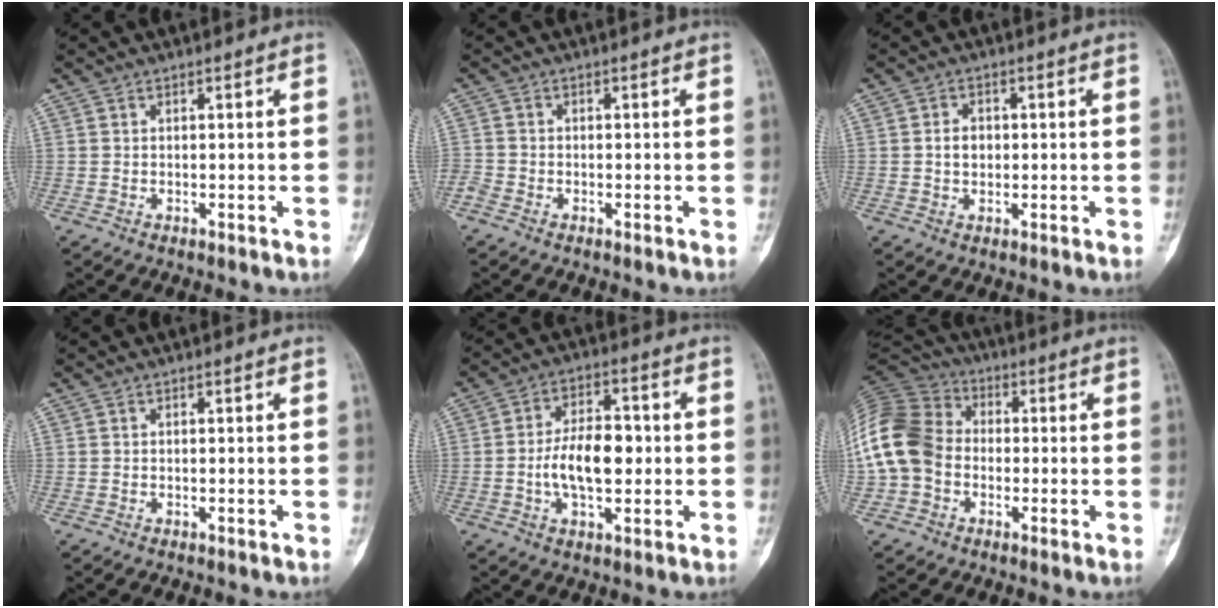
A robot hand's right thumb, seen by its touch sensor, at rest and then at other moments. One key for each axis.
{"total": 2.1, "fx": -1.3, "fy": 1.5, "fz": 0.8, "tx": -0.017, "ty": 0.004, "tz": -0.031}
{"total": 3.1, "fx": 0.1, "fy": 2.4, "fz": 1.9, "tx": -0.019, "ty": 0.006, "tz": 0.001}
{"total": 0.0}
{"total": 10.6, "fx": -0.8, "fy": 5.8, "fz": 8.8, "tx": -0.141, "ty": 0.016, "tz": -0.016}
{"total": 15.7, "fx": -1.6, "fy": 12.8, "fz": 9.0, "tx": -0.186, "ty": 0.037, "tz": -0.040}